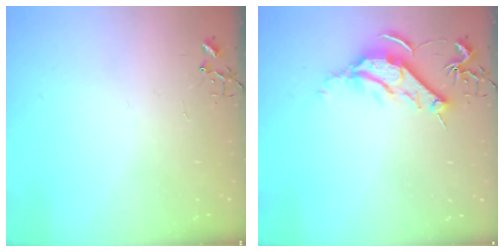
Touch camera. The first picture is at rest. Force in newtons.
{"total": 10.4, "press": 10.4, "slide": 0.2}